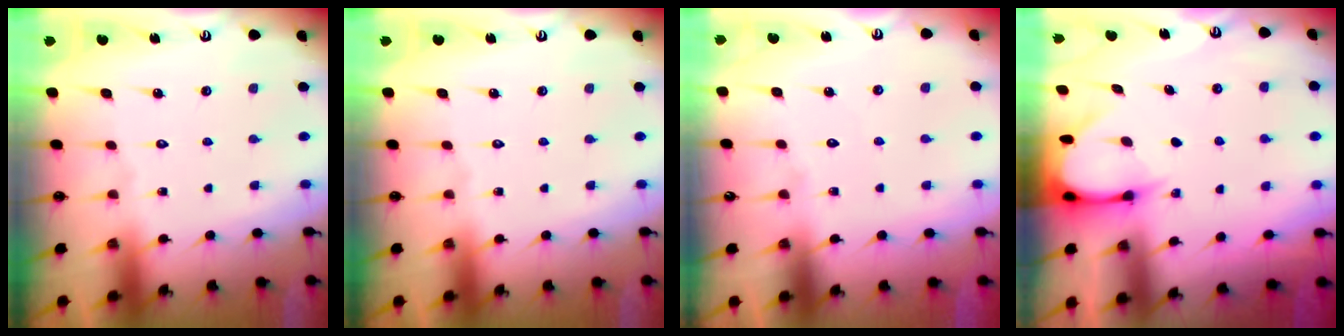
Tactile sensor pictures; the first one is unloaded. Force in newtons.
{"total": 0.0}
{"total": 4.0, "press": 4.0, "slide": 0.4}
{"total": 3.6, "press": 3.6, "slide": 0.3}